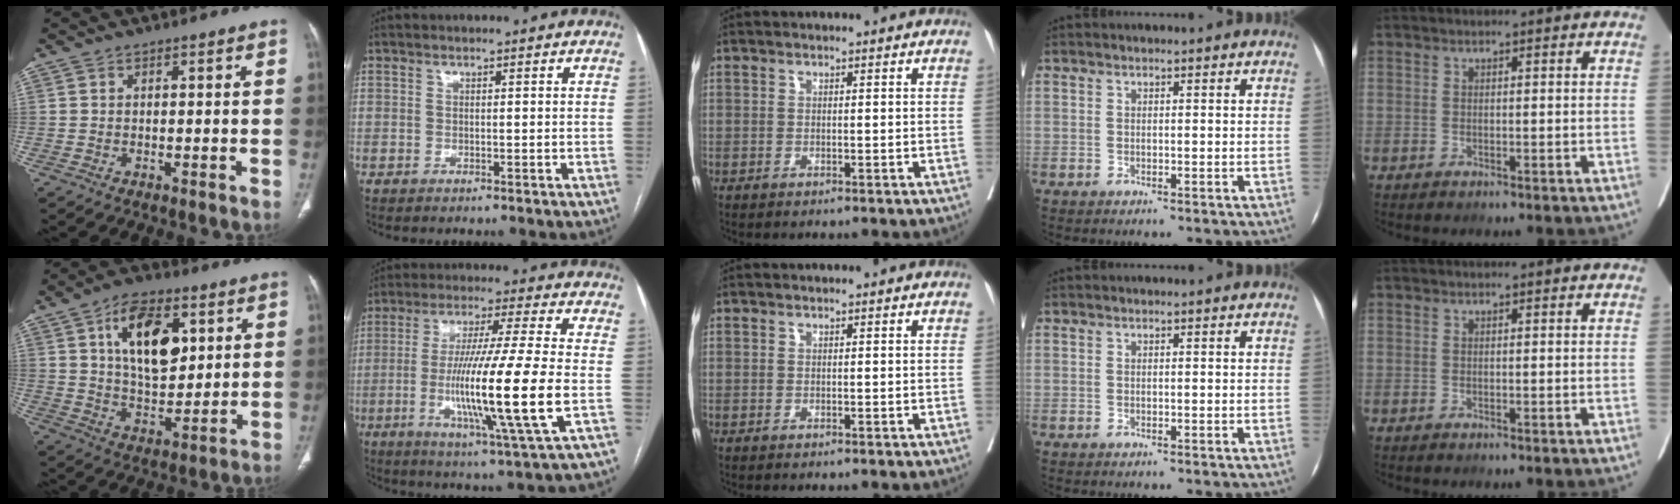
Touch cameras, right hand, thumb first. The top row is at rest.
{"thumb": {"total": 15.5, "force": [5.2, 8.6, 11.7], "torque": [-0.161, -0.019, 0.095]}, "index": {"total": 16.9, "force": [-3.2, -1.1, 16.6], "torque": [-0.313, -0.023, -0.064]}}